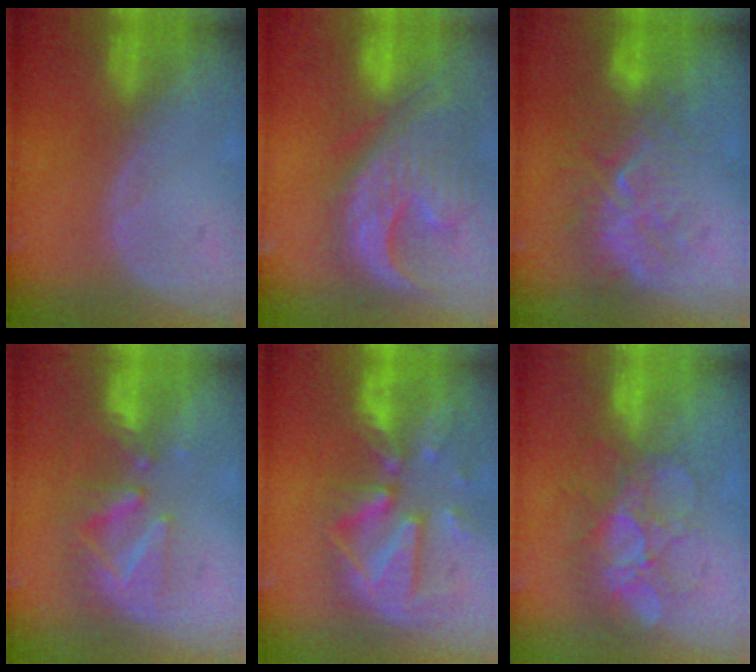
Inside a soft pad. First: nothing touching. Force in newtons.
{"total": 13.2, "press": 11.4, "slide": 6.8}
{"total": 9.1, "press": 8.5, "slide": 3.4}
{"total": 8.1, "press": 7.5, "slide": 3.2}
{"total": 12.1, "press": 10.5, "slide": 6.1}
{"total": 8.4, "press": 8.1, "slide": 2.2}